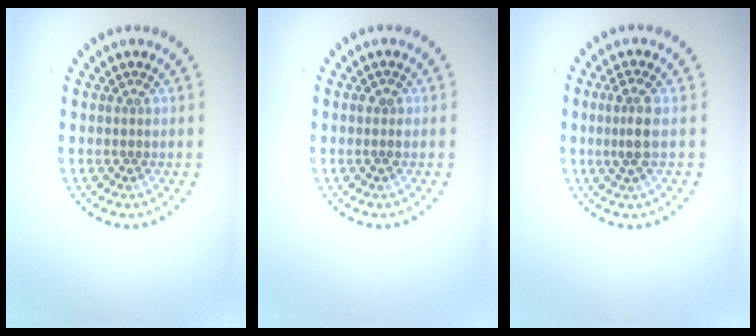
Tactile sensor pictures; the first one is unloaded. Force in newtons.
{"total": 0.9, "press": 0.9, "slide": 0.3}
{"total": 2.4, "press": 2.2, "slide": 1.0}